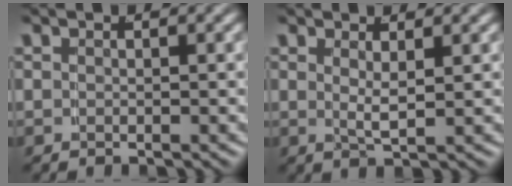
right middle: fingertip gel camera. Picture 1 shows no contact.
{"total": 2.0, "force": [0.7, -0.5, 1.8], "torque": [-0.032, -0.009, 0.020]}